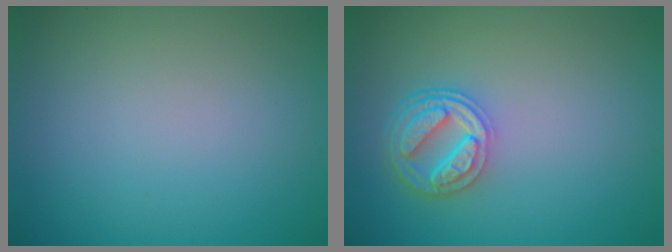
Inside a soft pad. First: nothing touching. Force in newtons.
{"total": 4.5, "press": 3.5, "slide": 2.8}